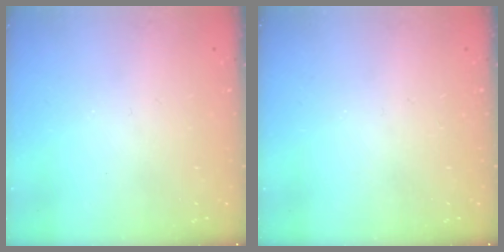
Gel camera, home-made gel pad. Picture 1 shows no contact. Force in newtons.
{"total": 0.0}